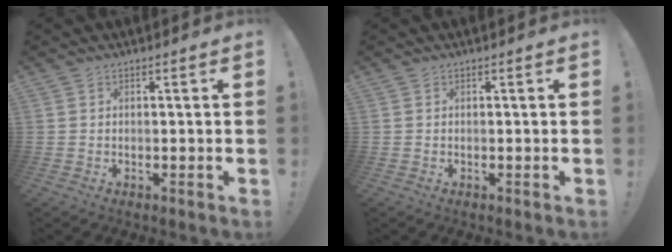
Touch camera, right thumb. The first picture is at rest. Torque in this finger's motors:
{"motor_torque": [-0.03, 0.00, 0.00, 0.02, 0.00]}